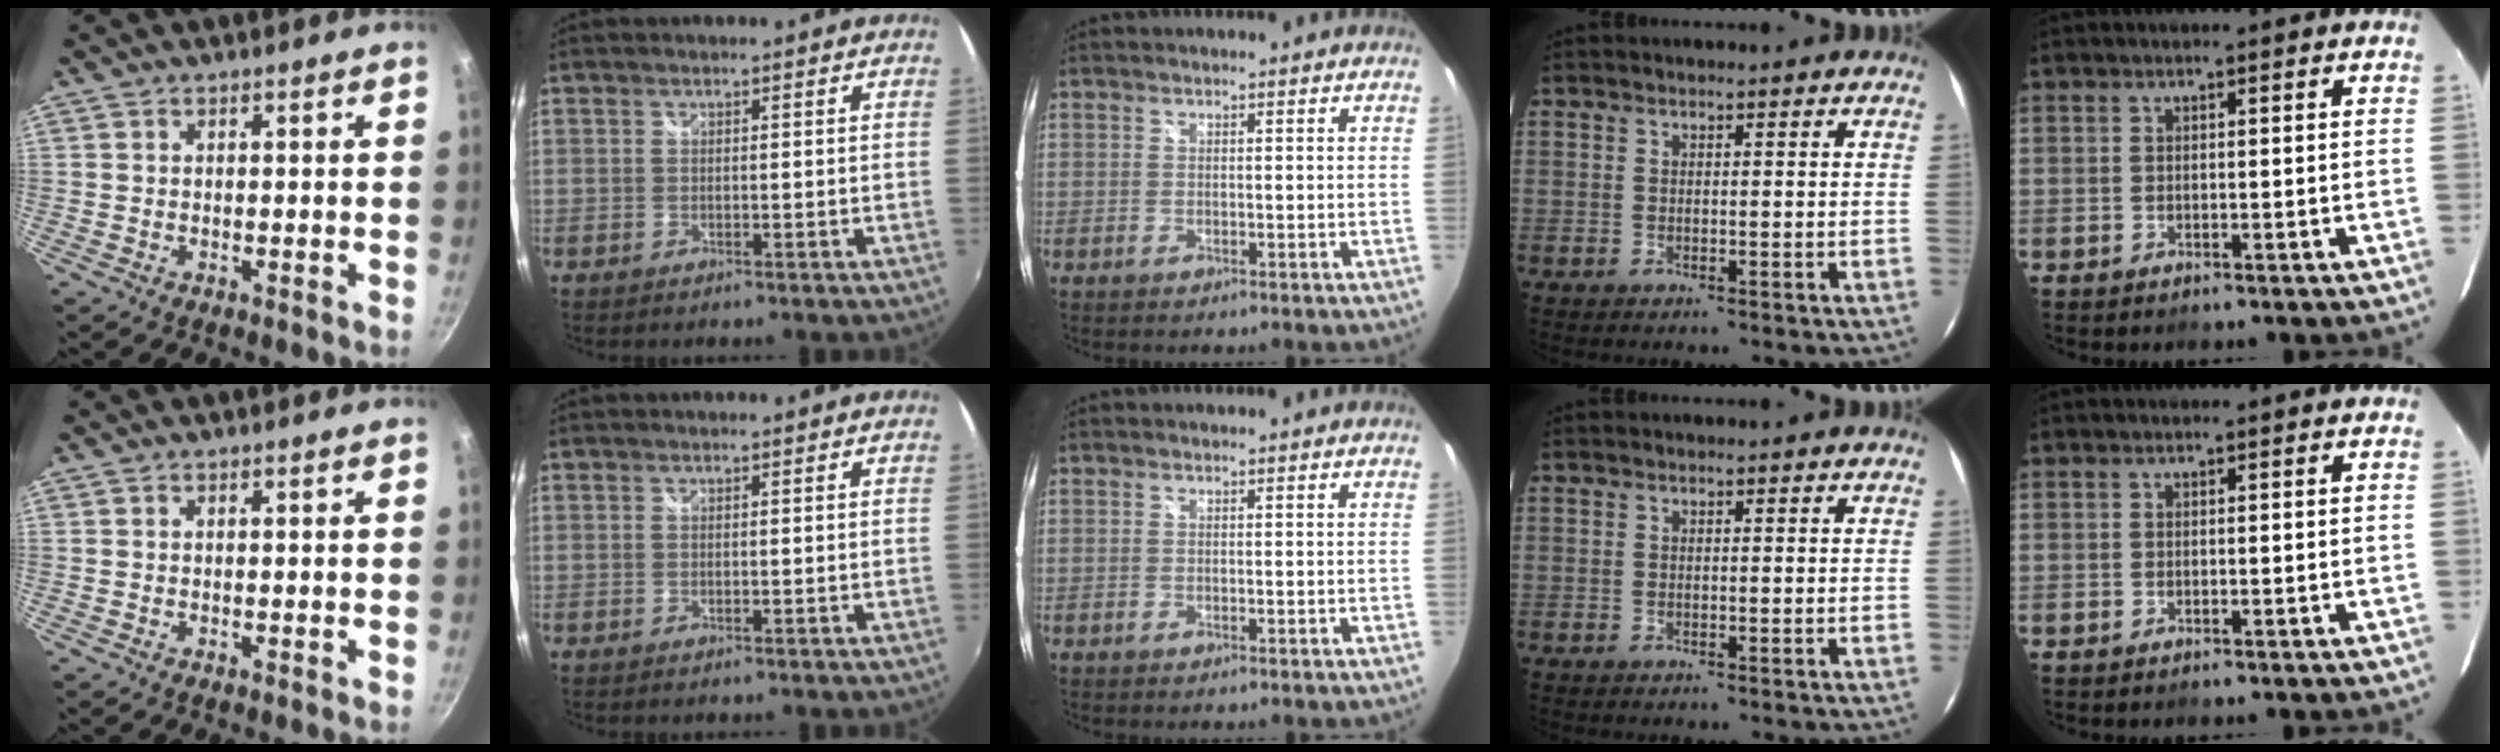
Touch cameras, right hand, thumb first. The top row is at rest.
{}